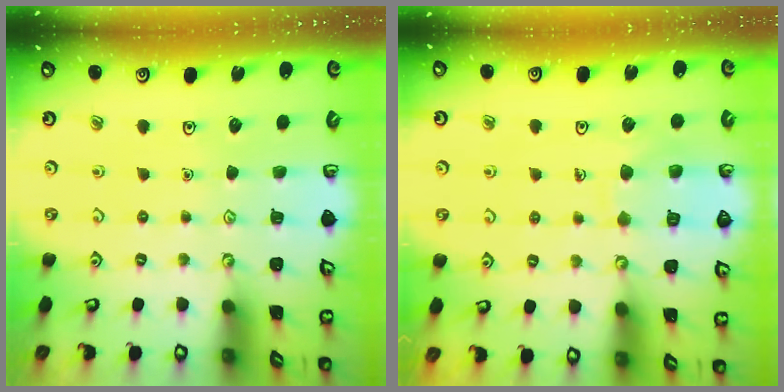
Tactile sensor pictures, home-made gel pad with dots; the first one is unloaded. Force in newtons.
{"total": 7.5, "press": 7.5, "slide": 0.7}